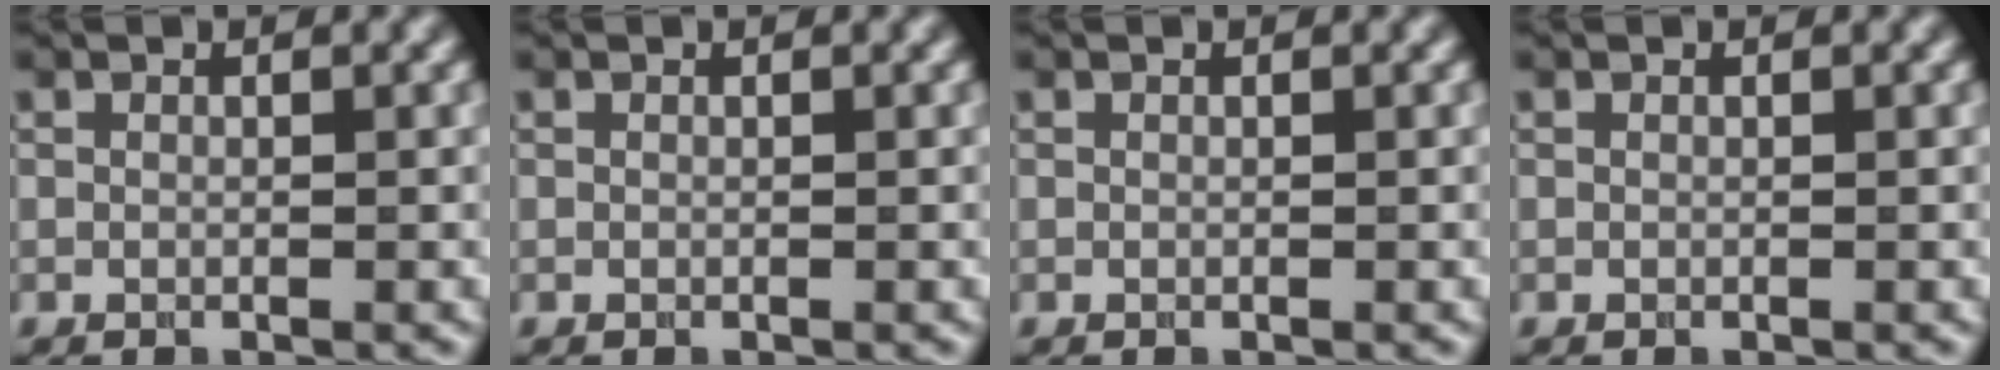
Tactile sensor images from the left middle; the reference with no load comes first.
{"total": 0.0}
{"total": 0.0}
{"total": 0.0}